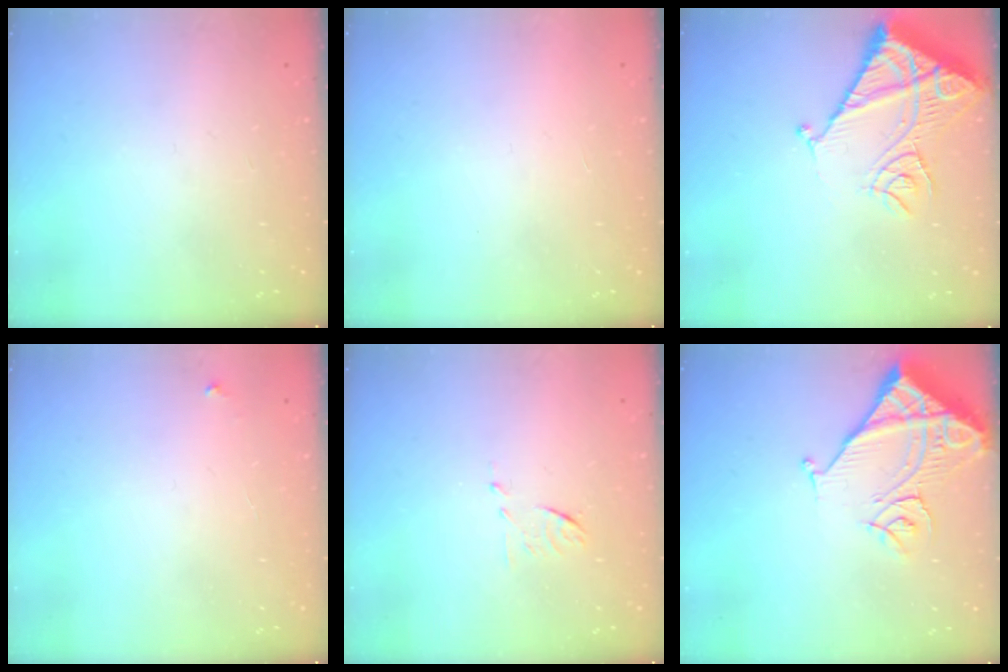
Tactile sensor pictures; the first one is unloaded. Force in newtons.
{"total": 1.5, "press": 1.5, "slide": 0.1}
{"total": 13.7, "press": 13.6, "slide": 1.6}
{"total": 2.2, "press": 2.2, "slide": 0.1}
{"total": 5.9, "press": 5.9, "slide": 0.5}
{"total": 12.1, "press": 12.0, "slide": 1.6}